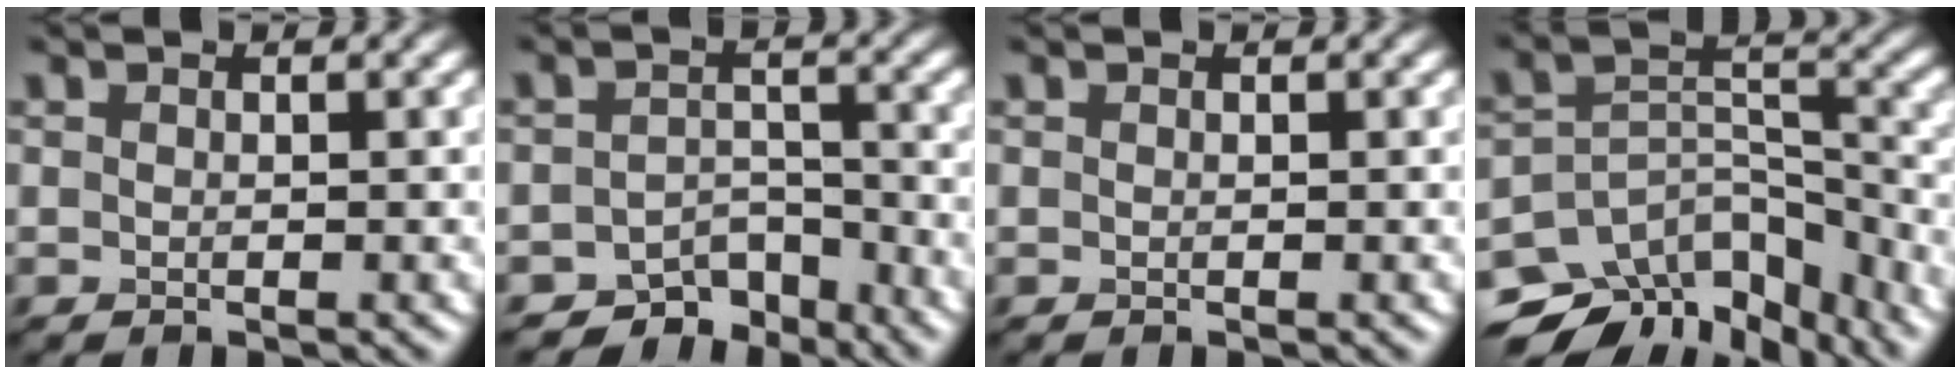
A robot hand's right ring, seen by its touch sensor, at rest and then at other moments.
{"total": 4.4, "force": [-3.8, 2.1, 1.0], "torque": [0.003, -0.002, -0.061]}
{"total": 0.0}
{"total": 11.9, "force": [-9.6, 6.0, 3.8], "torque": [-0.059, 0.010, -0.137]}